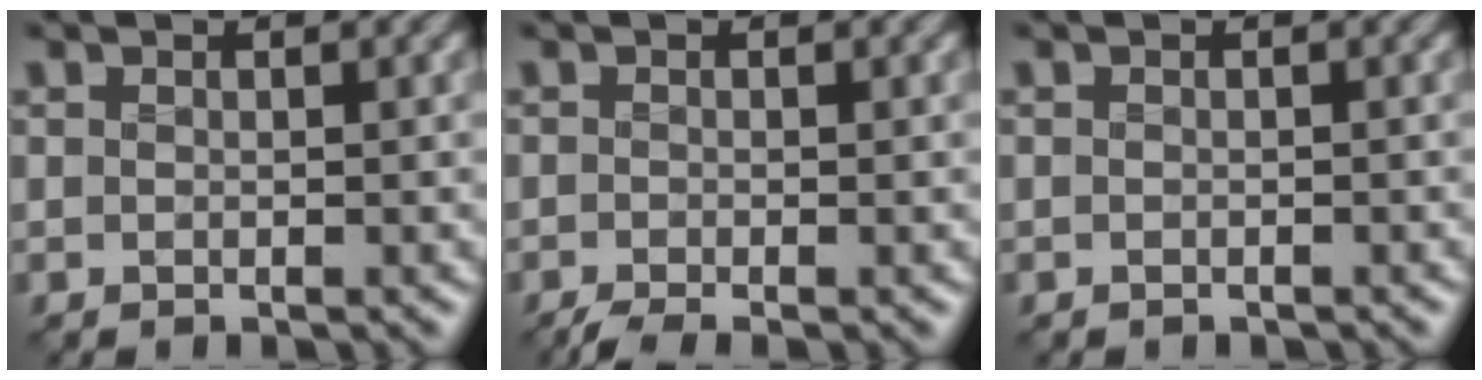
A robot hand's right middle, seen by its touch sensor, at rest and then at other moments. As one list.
[{"total": 1.9, "force": [-1.1, 0.4, 1.5], "torque": [-0.023, -0.007, -0.020]}, {"total": 0.0}]